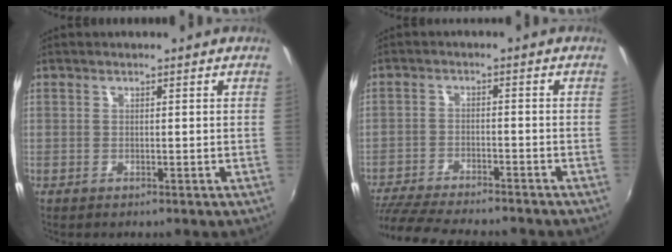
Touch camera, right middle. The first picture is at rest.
{"total": 15.1, "force": [-13.3, 2.7, 6.7], "torque": [-0.147, -0.029, -0.215]}